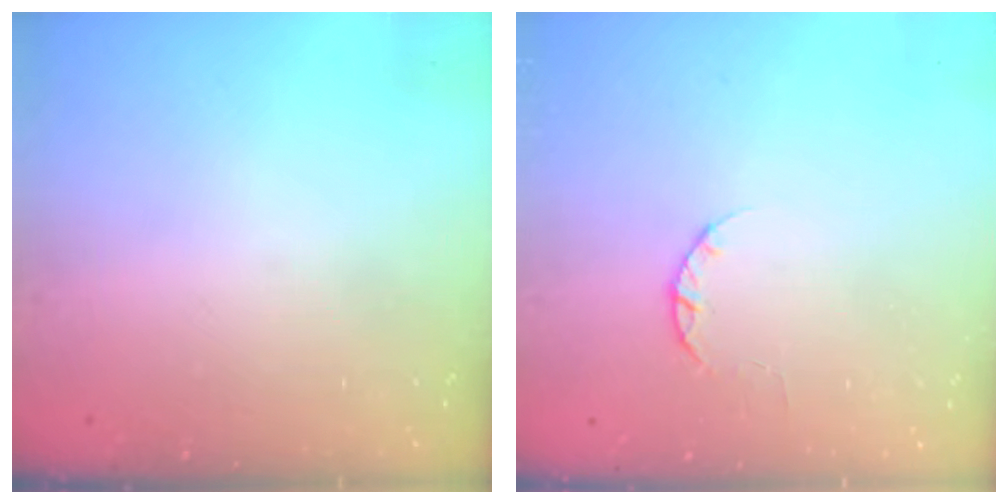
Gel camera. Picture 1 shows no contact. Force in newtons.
{"total": 2.4, "press": 2.4, "slide": 0.4}